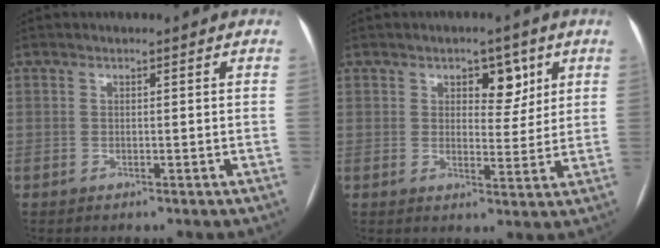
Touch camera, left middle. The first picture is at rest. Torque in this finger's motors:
{"motor_torque": [0.40, -0.31, 0.04, 0.05]}